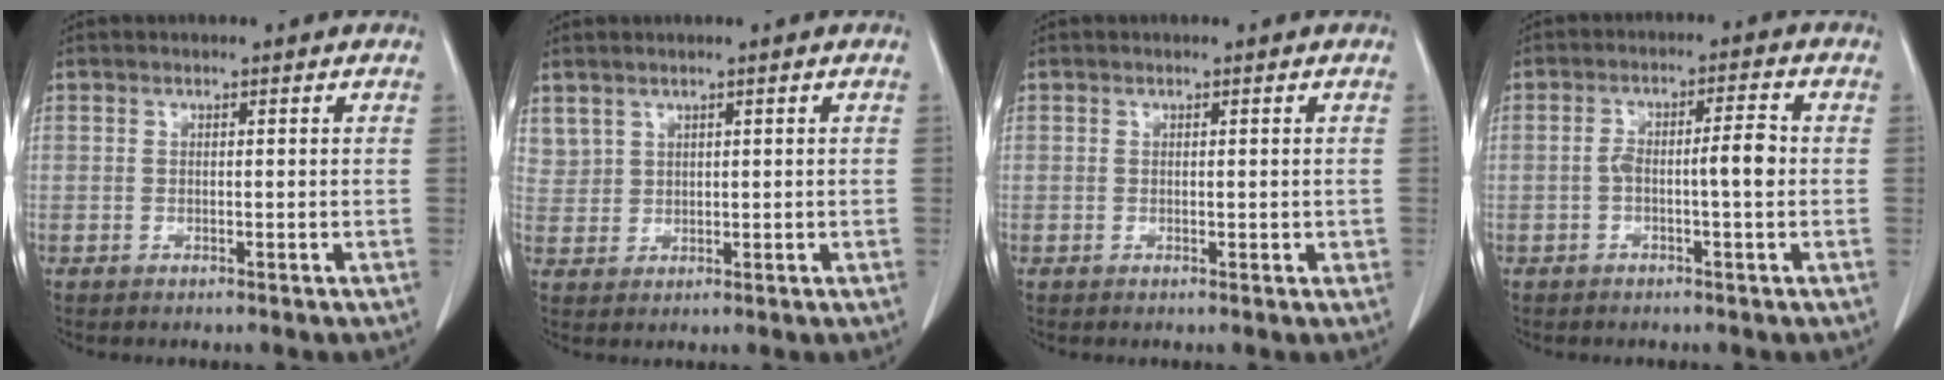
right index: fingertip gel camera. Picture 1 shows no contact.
{"total": 2.5, "force": [1.9, 1.7, 0.2], "torque": [0.003, 0.004, 0.041]}
{"total": 1.0, "force": [0.0, 0.6, 0.8], "torque": [-0.007, 0.000, 0.001]}
{"total": 4.9, "force": [-0.8, 0.6, 4.7], "torque": [-0.082, 0.018, -0.010]}